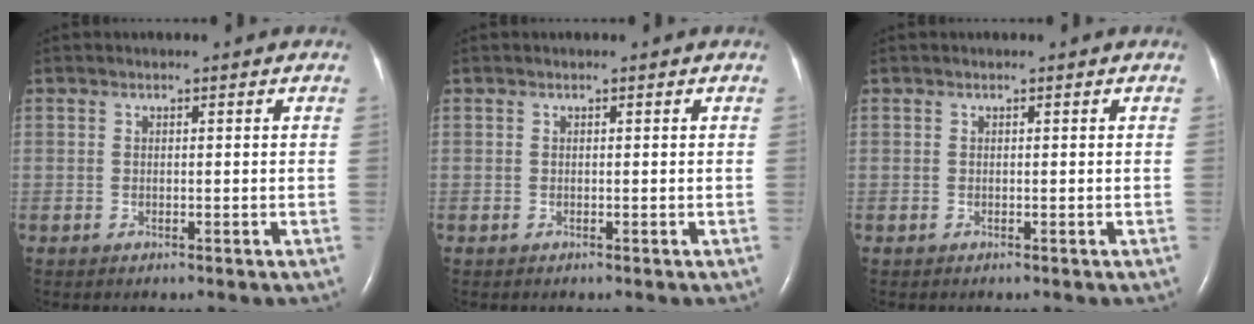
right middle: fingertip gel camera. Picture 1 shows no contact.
{"total": 0.0}
{"total": 0.0}